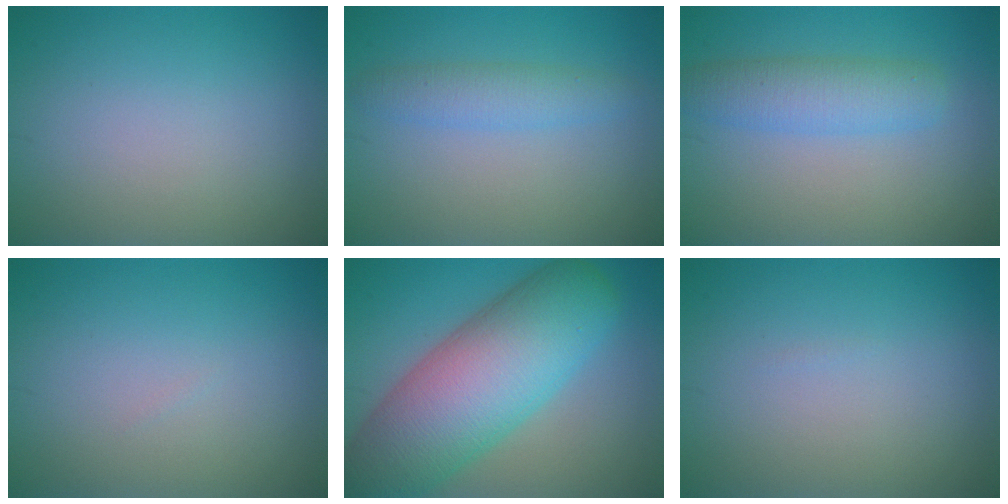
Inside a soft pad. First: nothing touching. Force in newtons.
{"total": 2.5, "press": 2.5, "slide": 0.1}
{"total": 3.7, "press": 3.7, "slide": 0.1}
{"total": 0.0}
{"total": 12.5, "press": 12.5, "slide": 0.6}
{"total": 0.0}